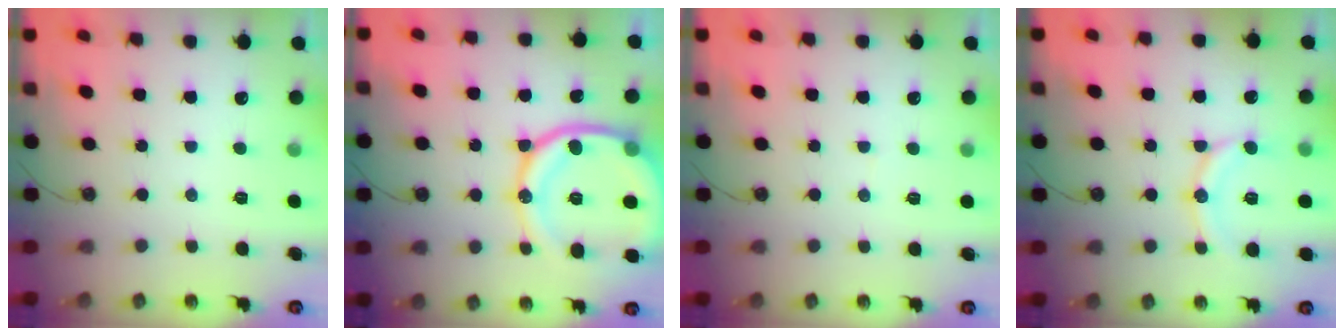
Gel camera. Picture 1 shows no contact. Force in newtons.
{"total": 20.6, "press": 20.4, "slide": 2.6}
{"total": 1.8, "press": 1.7, "slide": 0.1}
{"total": 11.7, "press": 11.4, "slide": 2.7}